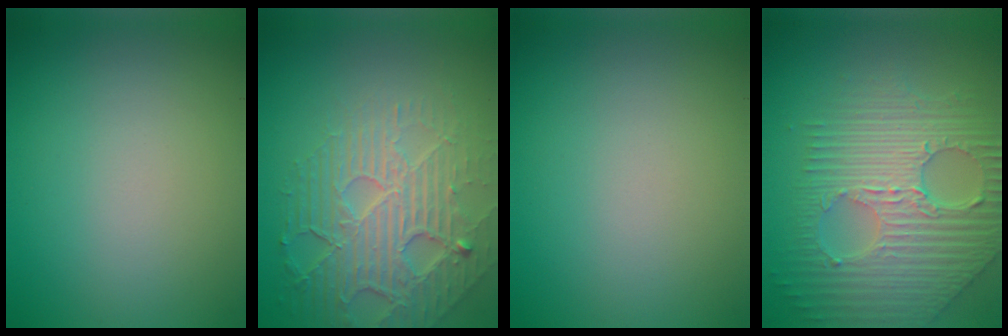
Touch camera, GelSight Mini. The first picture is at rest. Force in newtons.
{"total": 6.9, "press": 5.0, "slide": 4.7}
{"total": 0.0}
{"total": 9.0, "press": 6.2, "slide": 6.5}